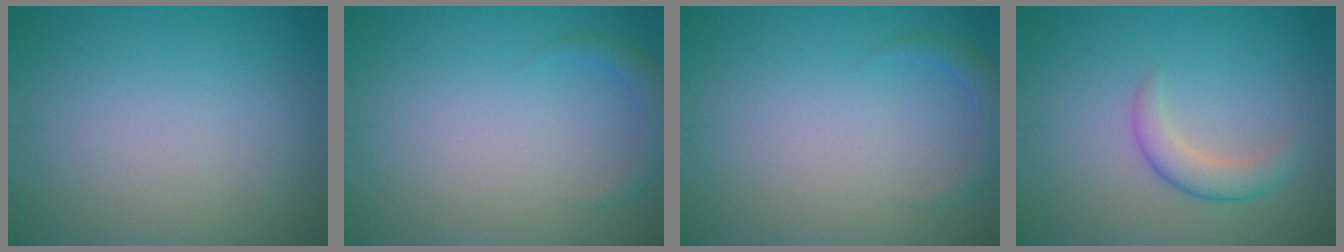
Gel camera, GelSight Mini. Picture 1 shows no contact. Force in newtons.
{"total": 1.5, "press": 1.5, "slide": 0.2}
{"total": 1.5, "press": 1.5, "slide": 0.2}
{"total": 2.6, "press": 2.6, "slide": 0.1}